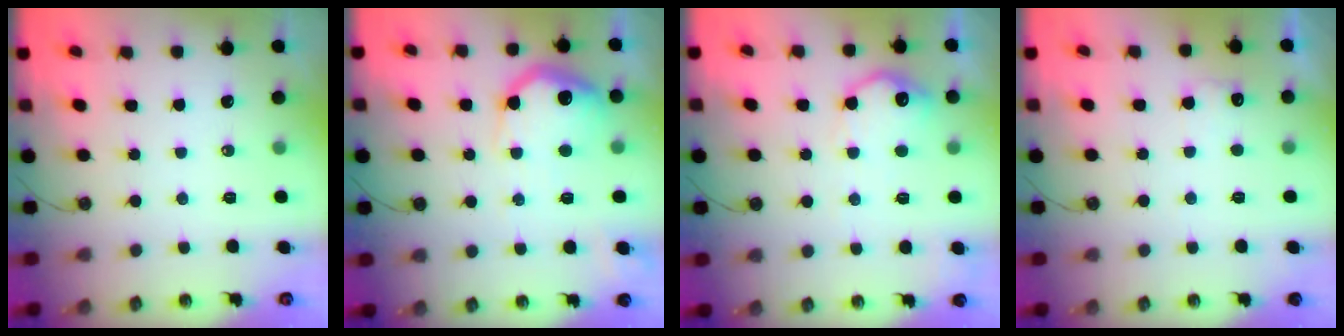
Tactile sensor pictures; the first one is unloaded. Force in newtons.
{"total": 18.1, "press": 18.1, "slide": 1.2}
{"total": 12.3, "press": 12.3, "slide": 0.8}
{"total": 6.4, "press": 6.2, "slide": 1.3}